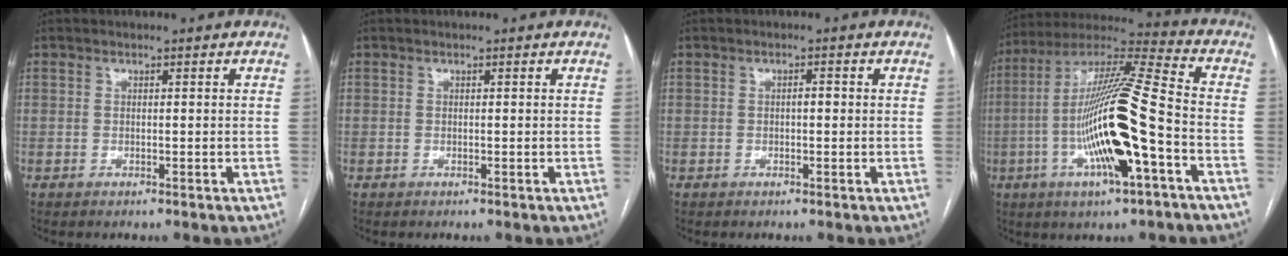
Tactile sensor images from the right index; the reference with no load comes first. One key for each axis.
{"total": 0.0}
{"total": 1.0, "fx": 0.0, "fy": 0.4, "fz": 0.9, "tx": -0.014, "ty": 0.003, "tz": -0.003}
{"total": 19.5, "fx": -5.0, "fy": 1.5, "fz": 18.8, "tx": -0.372, "ty": -0.008, "tz": -0.093}